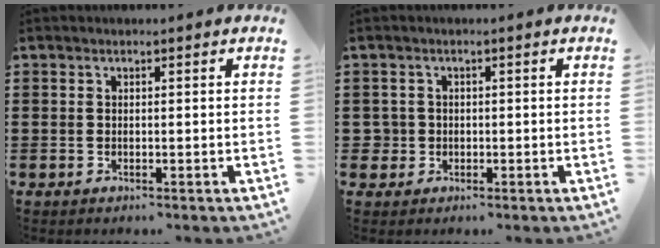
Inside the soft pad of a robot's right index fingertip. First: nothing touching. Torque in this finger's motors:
{"motor_torque": [1.07, 1.07, -0.01, -0.01]}